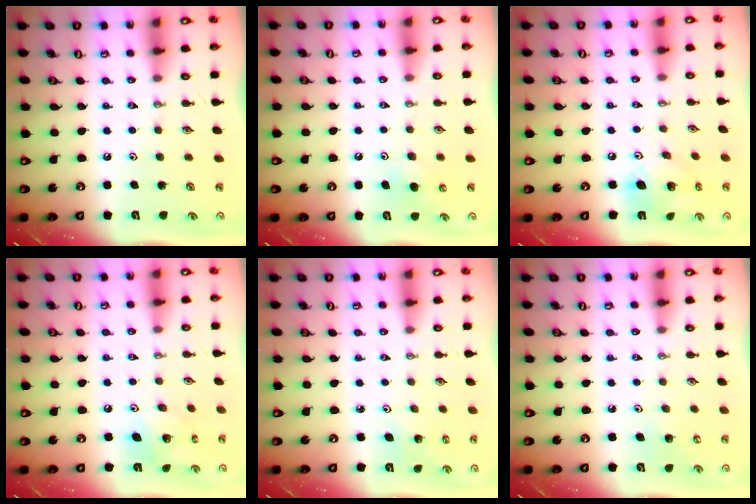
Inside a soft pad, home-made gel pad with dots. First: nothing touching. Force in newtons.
{"total": 5.3, "press": 5.1, "slide": 1.2}
{"total": 12.9, "press": 12.6, "slide": 2.5}
{"total": 8.7, "press": 8.7, "slide": 0.6}
{"total": 2.8, "press": 2.8, "slide": 0.2}
{"total": 5.2, "press": 5.1, "slide": 0.5}